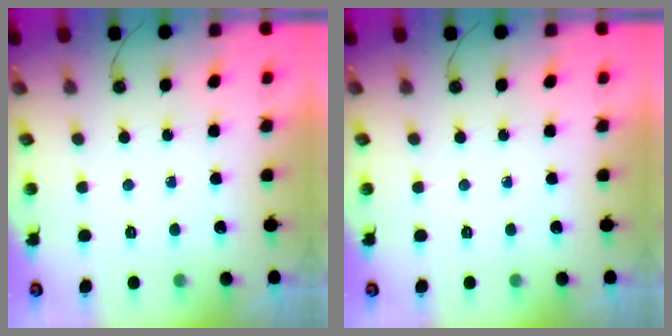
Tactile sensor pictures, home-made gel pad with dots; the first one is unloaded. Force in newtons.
{"total": 0.0}